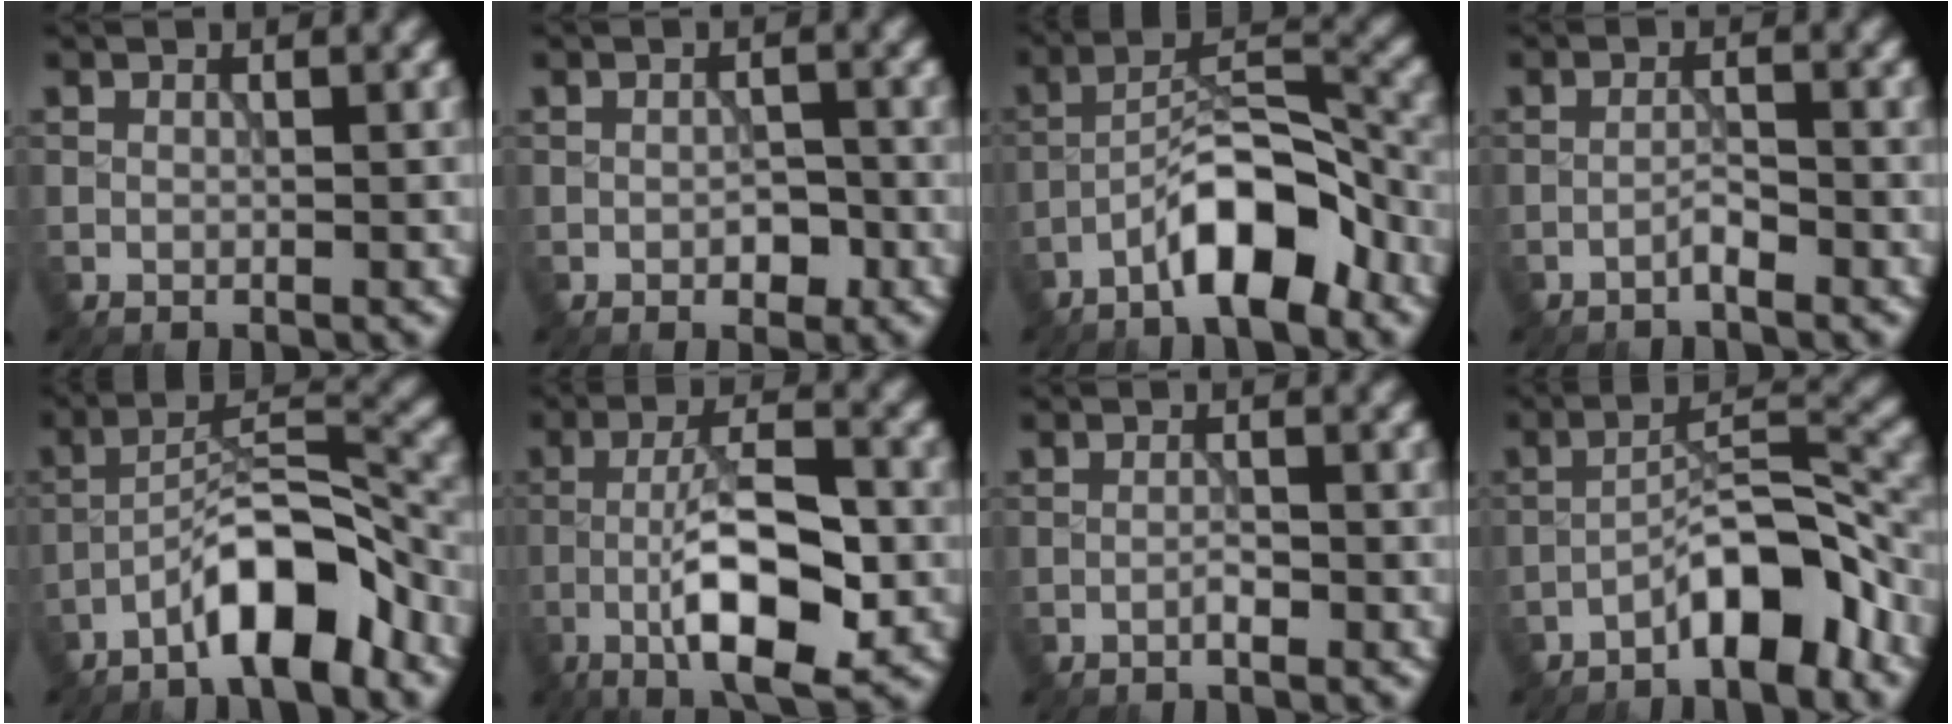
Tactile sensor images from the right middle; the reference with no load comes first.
{"total": 1.8, "force": [-0.7, 1.0, 1.4], "torque": [-0.020, 0.000, -0.012]}
{"total": 7.5, "force": [-4.5, 2.3, 5.6], "torque": [-0.086, 0.021, -0.081]}
{"total": 1.3, "force": [-1.0, 0.0, 0.8], "torque": [-0.013, 0.005, -0.022]}
{"total": 7.5, "force": [-4.7, 2.0, 5.5], "torque": [-0.088, 0.019, -0.085]}
{"total": 9.0, "force": [-3.0, 2.7, 8.1], "torque": [-0.132, 0.013, -0.059]}
{"total": 1.0, "force": [-0.6, 0.1, 0.8], "torque": [-0.013, 0.002, -0.012]}
{"total": 6.2, "force": [-3.9, 1.6, 4.6], "torque": [-0.070, 0.021, -0.072]}